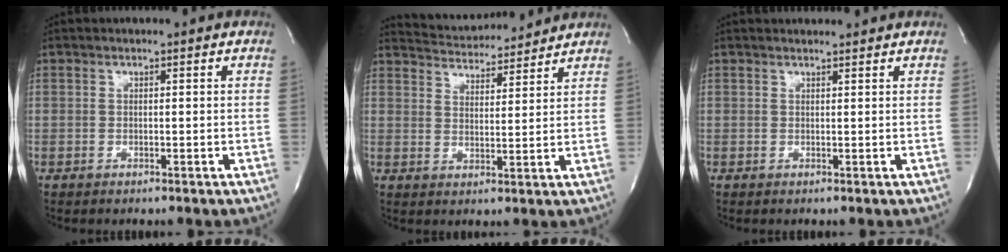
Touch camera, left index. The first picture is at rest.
{"total": 9.9, "force": [9.7, 1.3, 1.7], "torque": [-0.036, 0.012, 0.149]}
{"total": 2.6, "force": [2.6, 0.3, 0.4], "torque": [-0.012, 0.016, 0.036]}